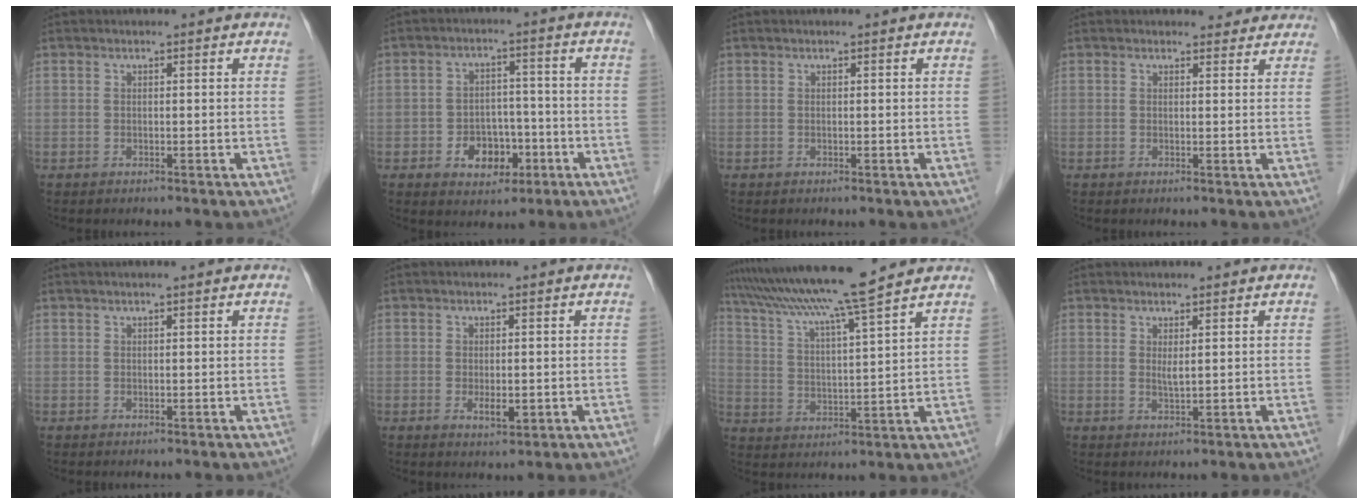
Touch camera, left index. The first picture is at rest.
{"total": 6.4, "force": [-2.5, 4.4, 3.9], "torque": [-0.063, 0.011, -0.032]}
{"total": 0.0}
{"total": 2.8, "force": [2.5, 1.2, 0.1], "torque": [0.004, 0.000, 0.020]}
{"total": 0.7, "force": [0.5, -0.1, 0.4], "torque": [-0.007, 0.009, 0.013]}
{"total": 2.7, "force": [-0.6, 1.0, 2.4], "torque": [-0.042, -0.004, -0.004]}
{"total": 13.7, "force": [11.8, -1.8, 6.8], "torque": [-0.124, 0.008, 0.192]}
{"total": 1.3, "force": [0.5, 0.1, 1.2], "torque": [-0.027, -0.006, 0.012]}